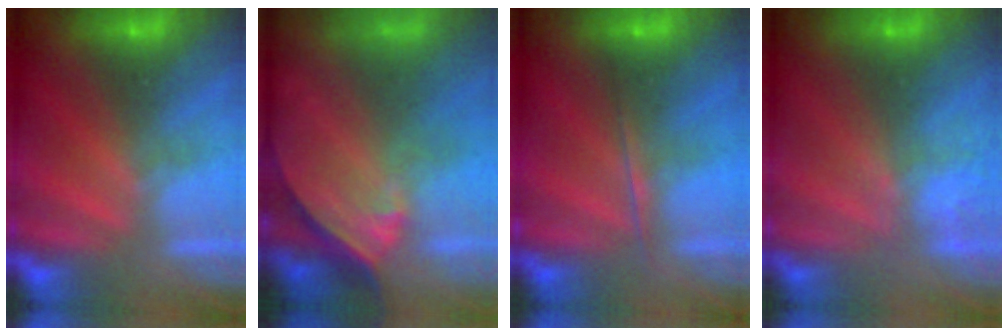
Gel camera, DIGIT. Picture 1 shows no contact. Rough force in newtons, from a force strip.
{"total": 7.9}
{"total": 1.7}
{"total": 4.5}